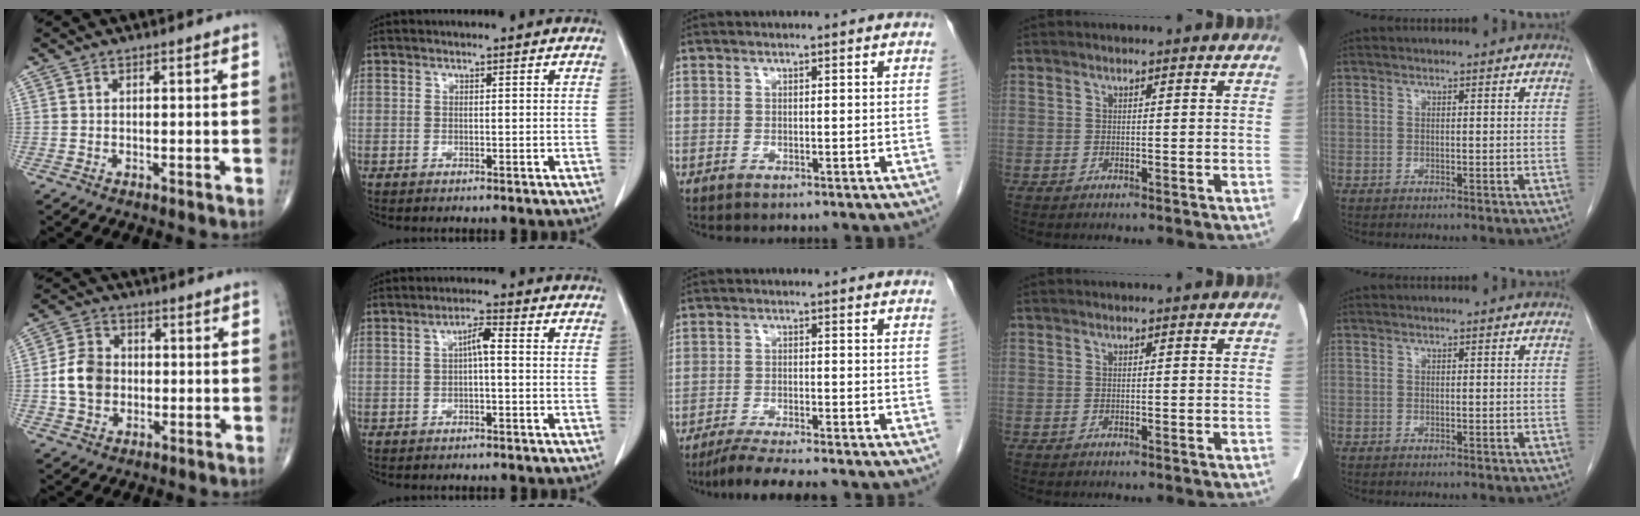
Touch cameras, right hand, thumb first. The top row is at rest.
{"thumb": {"total": 8.5, "force": [-0.7, 6.9, 4.9], "torque": [-0.073, 0.014, -0.017]}, "index": {"total": 2.9, "force": [0.0, 0.5, 2.8], "torque": [-0.049, 0.009, 0.000]}, "middle": {"total": 7.9, "force": [-6.8, 0.3, 4.0], "torque": [-0.062, -0.020, -0.110]}}